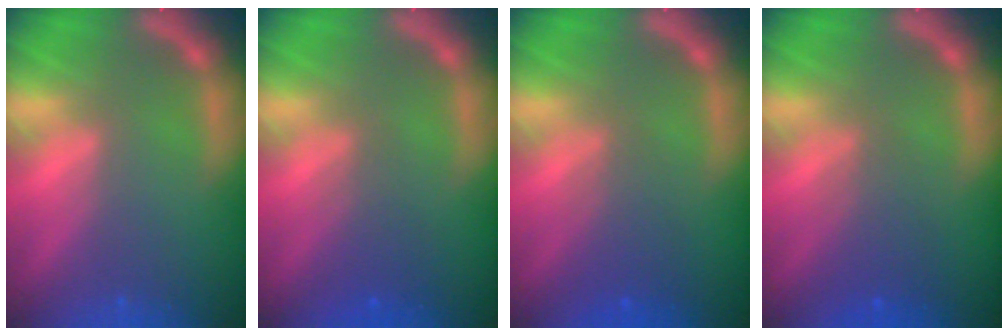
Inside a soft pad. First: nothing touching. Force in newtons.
{"total": 2.5}
{"total": 3.0}
{"total": 3.0}